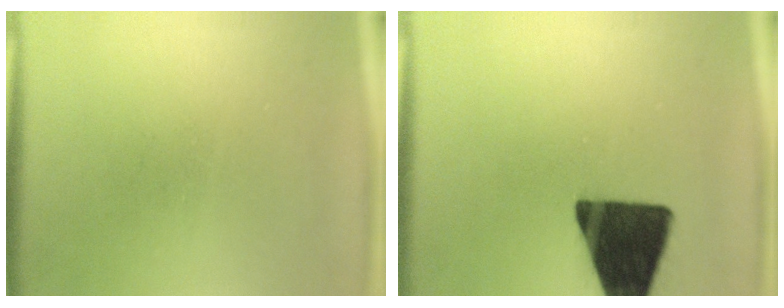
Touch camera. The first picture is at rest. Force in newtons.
{"total": 16.8}